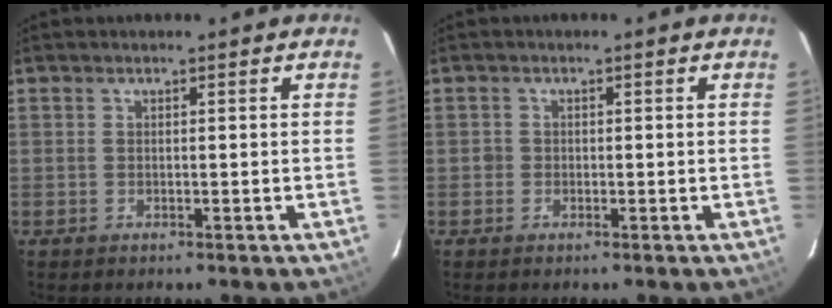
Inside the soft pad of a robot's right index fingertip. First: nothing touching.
{"total": 1.1, "force": [-0.4, 1.0, 0.1], "torque": [0.000, 0.002, -0.007]}